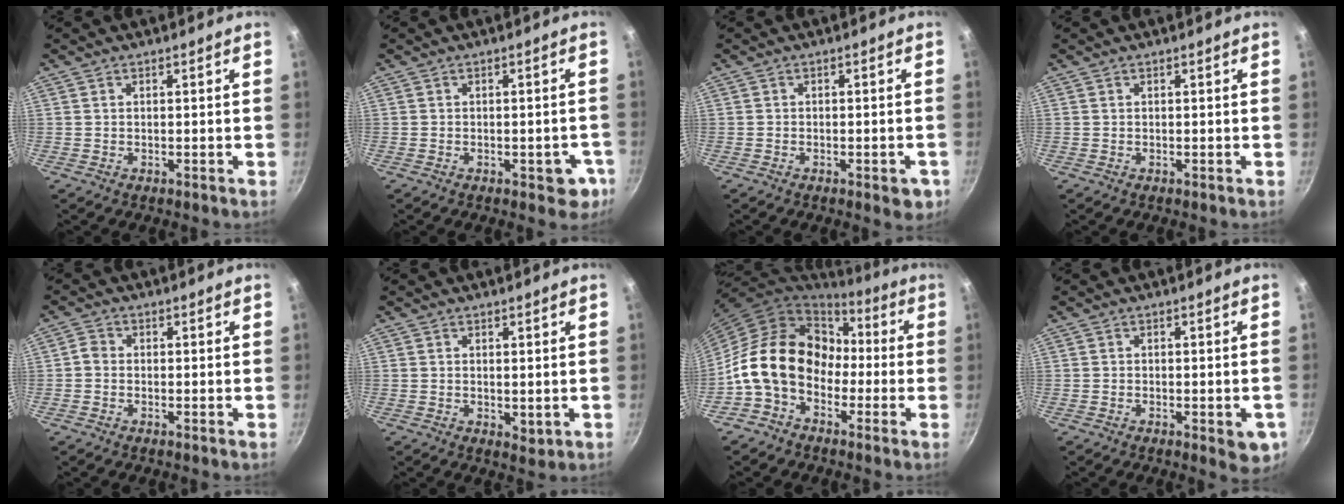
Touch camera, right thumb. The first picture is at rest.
{"total": 5.0, "force": [-2.0, 2.7, 3.7], "torque": [-0.015, 0.017, -0.020]}
{"total": 3.8, "force": [-1.7, 1.7, 3.0], "torque": [-0.029, 0.006, -0.019]}
{"total": 0.0}
{"total": 1.8, "force": [-0.7, 1.4, 0.8], "torque": [-0.019, 0.009, -0.022]}
{"total": 2.1, "force": [0.3, 1.2, 1.6], "torque": [-0.024, -0.007, 0.006]}
{"total": 16.2, "force": [-2.1, 12.4, 10.3], "torque": [-0.140, 0.052, -0.052]}
{"total": 5.2, "force": [-1.8, 2.2, 4.3], "torque": [-0.038, 0.000, -0.023]}